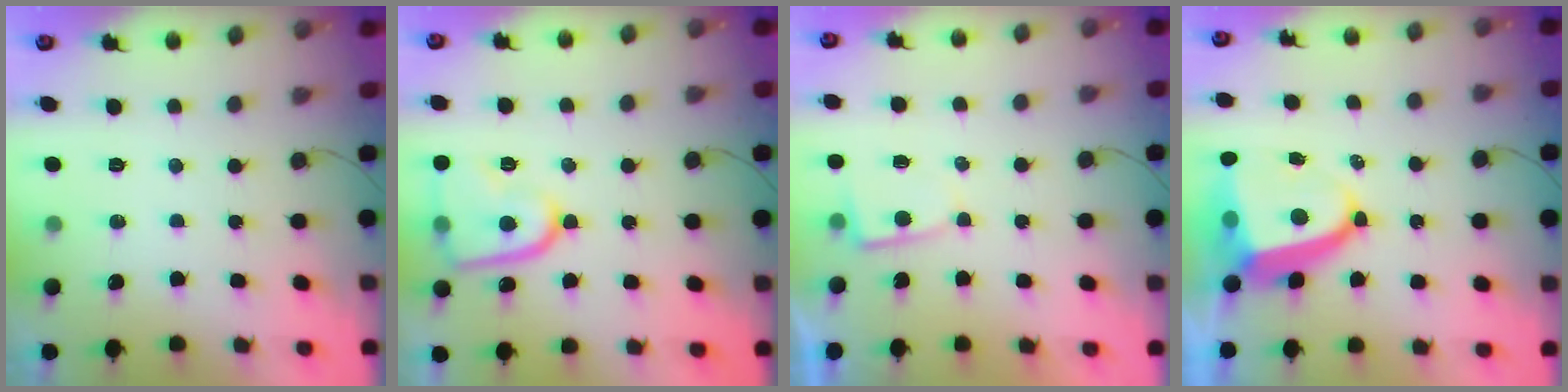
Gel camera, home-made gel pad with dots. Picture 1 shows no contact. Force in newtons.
{"total": 13.3, "press": 13.3, "slide": 1.3}
{"total": 2.8, "press": 2.7, "slide": 0.4}
{"total": 9.1, "press": 9.0, "slide": 1.0}